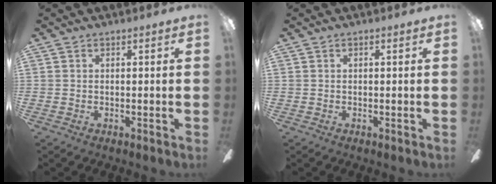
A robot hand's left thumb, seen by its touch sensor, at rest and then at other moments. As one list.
[{"total": 0.0}]